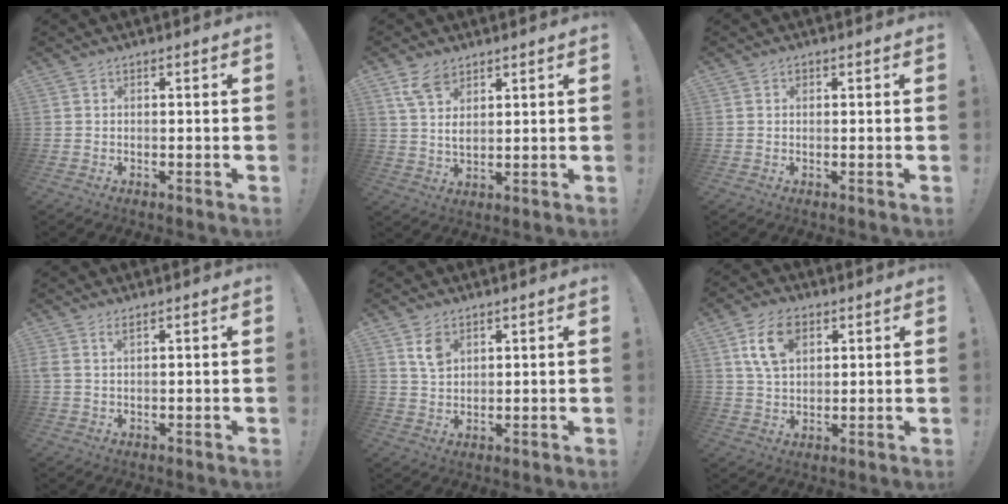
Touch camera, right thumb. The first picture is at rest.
{"total": 7.1, "force": [4.6, 3.7, 4.0], "torque": [-0.078, -0.017, 0.089]}
{"total": 0.7, "force": [0.2, 0.6, 0.1], "torque": [-0.001, 0.002, 0.004]}
{"total": 2.1, "force": [1.2, 0.5, 1.7], "torque": [-0.041, 0.002, 0.024]}
{"total": 5.2, "force": [2.9, 3.2, 3.0], "torque": [-0.041, -0.013, 0.052]}
{"total": 12.1, "force": [5.1, 7.8, 7.6], "torque": [-0.129, 0.000, 0.096]}